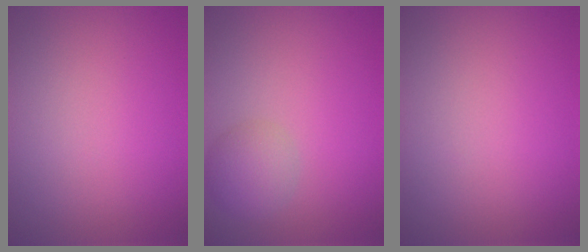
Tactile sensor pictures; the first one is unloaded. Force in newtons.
{"total": 2.6, "press": 2.6, "slide": 0.1}
{"total": 0.0}